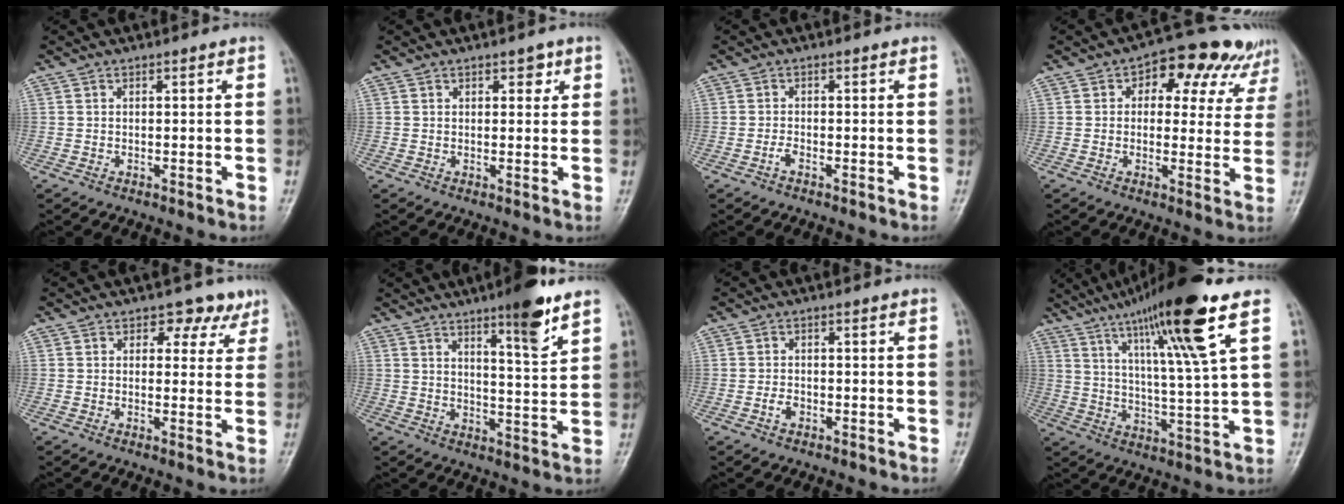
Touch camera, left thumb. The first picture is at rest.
{"total": 2.3, "force": [1.2, 1.4, 1.4], "torque": [0.001, -0.003, 0.014]}
{"total": 1.2, "force": [-0.8, 0.4, 0.8], "torque": [-0.017, 0.001, -0.019]}
{"total": 13.5, "force": [6.8, 8.1, 8.4], "torque": [-0.051, 0.004, 0.081]}
{"total": 5.1, "force": [3.2, 3.6, 1.6], "torque": [0.018, -0.012, 0.032]}
{"total": 9.9, "force": [6.5, 1.5, 7.3], "torque": [-0.097, -0.043, 0.094]}
{"total": 1.9, "force": [-0.9, 1.2, 1.1], "torque": [-0.019, 0.006, -0.019]}
{"total": 18.7, "force": [10.4, 1.0, 15.6], "torque": [-0.253, -0.037, 0.170]}